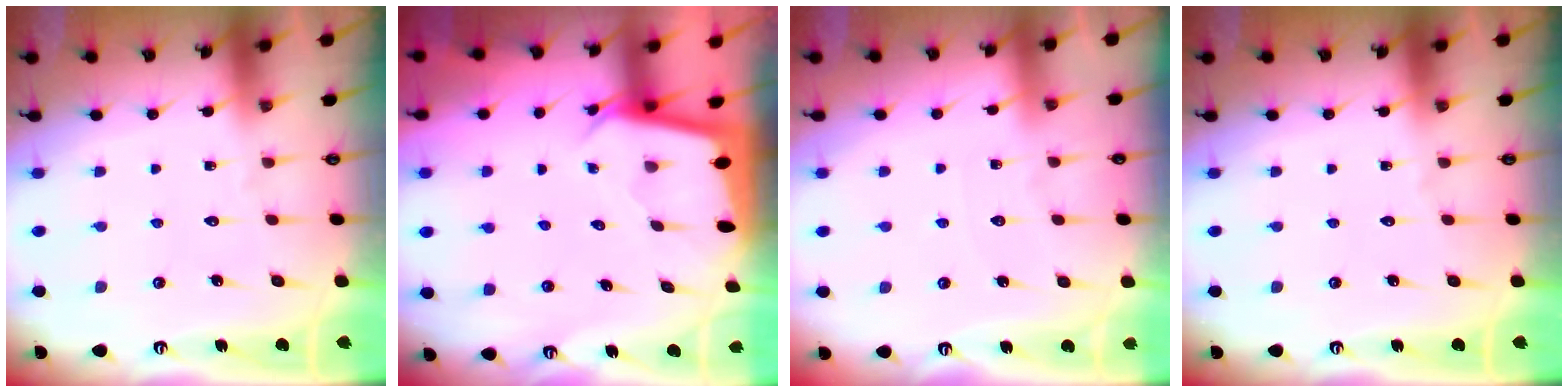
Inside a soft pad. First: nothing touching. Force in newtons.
{"total": 2.1, "press": 2.1, "slide": 0.0}
{"total": 2.0, "press": 2.0, "slide": 0.3}
{"total": 0.0}